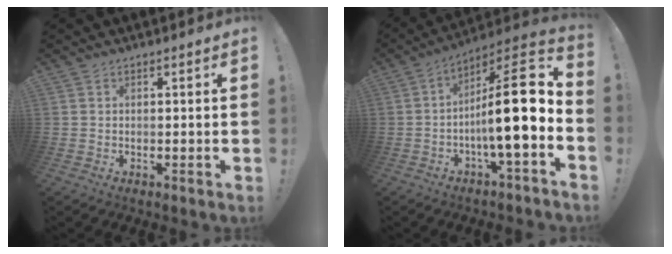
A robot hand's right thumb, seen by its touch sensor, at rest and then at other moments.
{"total": 18.3, "force": [-2.3, 3.5, 17.8], "torque": [-0.280, 0.005, -0.045]}